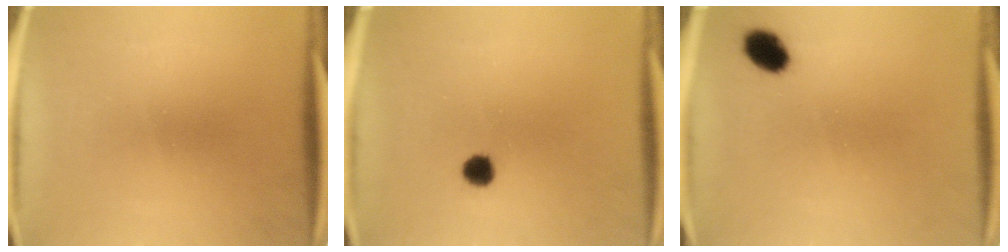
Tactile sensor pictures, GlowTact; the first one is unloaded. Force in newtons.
{"total": 3.0}
{"total": 4.7}